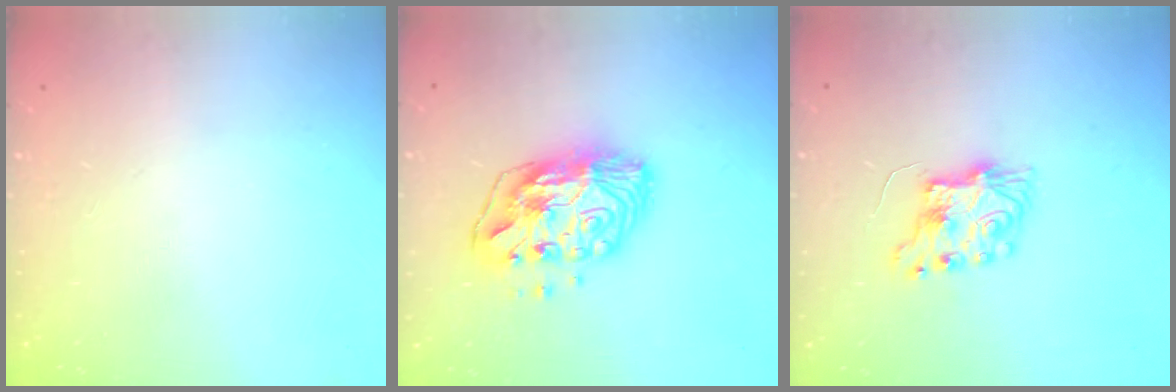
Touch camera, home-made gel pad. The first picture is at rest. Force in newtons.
{"total": 13.7, "press": 13.7, "slide": 1.0}
{"total": 7.8, "press": 7.7, "slide": 0.4}